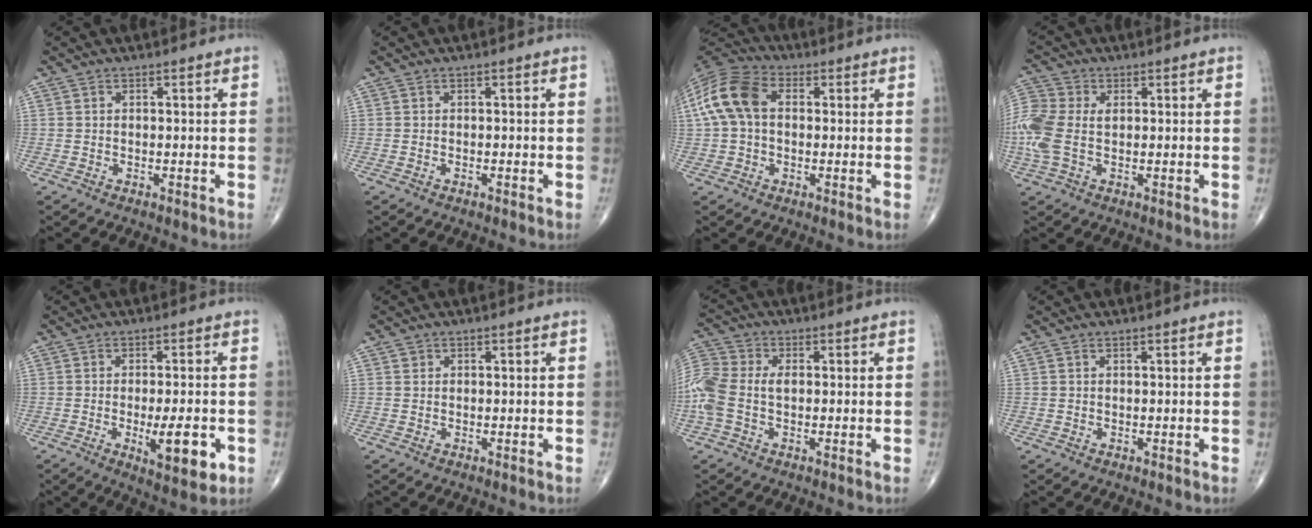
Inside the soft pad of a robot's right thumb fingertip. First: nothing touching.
{"total": 0.0}
{"total": 11.9, "force": [1.4, 8.0, 8.7], "torque": [-0.184, 0.033, 0.017]}
{"total": 10.2, "force": [0.5, 6.5, 7.9], "torque": [-0.222, 0.017, 0.010]}
{"total": 9.5, "force": [-2.6, 2.9, 8.6], "torque": [-0.119, -0.010, -0.031]}
{"total": 0.7, "force": [0.3, 0.6, 0.1], "torque": [0.006, 0.000, 0.004]}
{"total": 10.7, "force": [-0.4, 7.0, 8.1], "torque": [-0.215, 0.024, -0.009]}
{"total": 0.0}